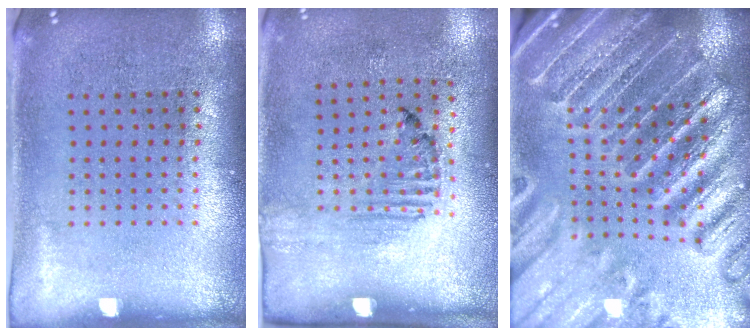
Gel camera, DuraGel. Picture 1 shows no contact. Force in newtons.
{"total": 1.5, "press": 1.2, "slide": 1.0}
{"total": 3.9, "press": 3.7, "slide": 1.1}